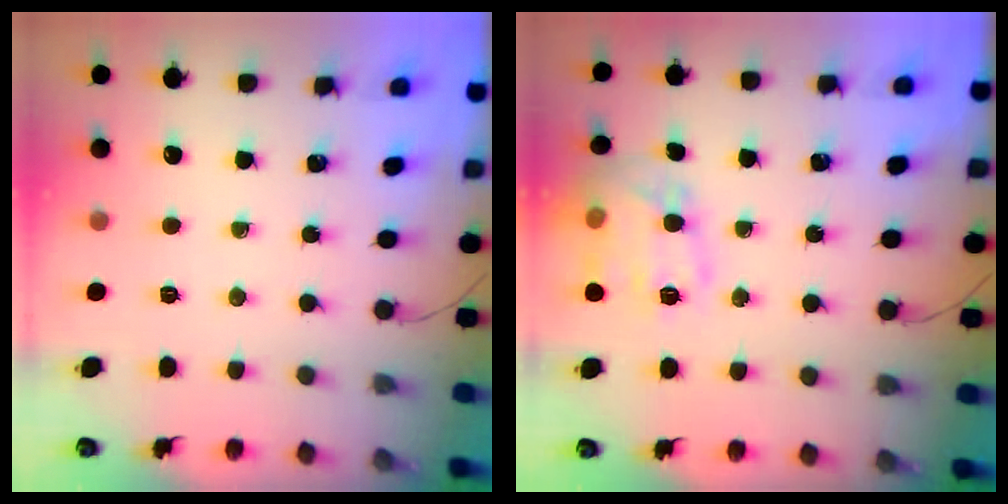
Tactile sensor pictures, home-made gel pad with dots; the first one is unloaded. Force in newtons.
{"total": 16.0, "press": 16.0, "slide": 0.6}